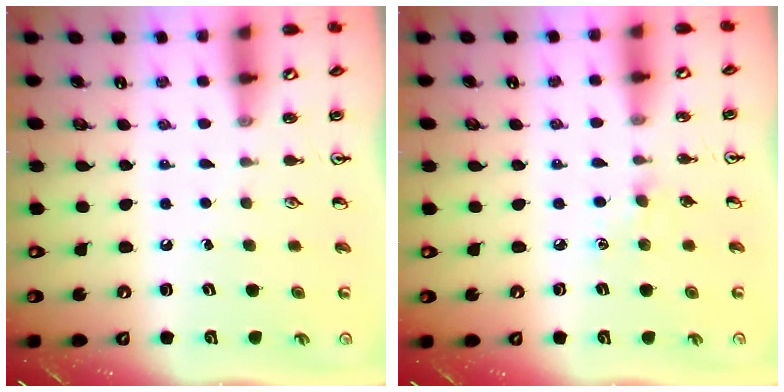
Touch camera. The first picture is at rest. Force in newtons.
{"total": 3.6, "press": 3.6, "slide": 0.5}